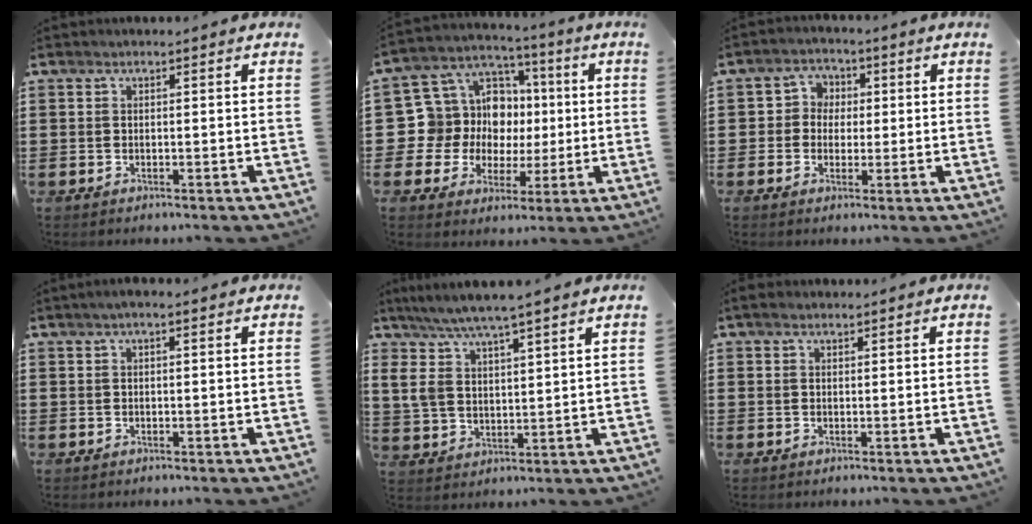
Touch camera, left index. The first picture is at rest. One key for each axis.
{"total": 11.7, "fx": 1.9, "fy": 11.1, "fz": 2.9, "tx": -0.098, "ty": -0.027, "tz": 0.042}
{"total": 3.5, "fx": -0.1, "fy": 3.4, "fz": 0.6, "tx": -0.030, "ty": 0.013, "tz": -0.010}
{"total": 1.4, "fx": 0.6, "fy": 0.2, "fz": 1.2, "tx": -0.024, "ty": 0.003, "tz": 0.011}
{"total": 6.8, "fx": 4.8, "fy": 2.0, "fz": 4.3, "tx": -0.101, "ty": -0.010, "tz": 0.086}
{"total": 1.1, "fx": 0.8, "fy": 0.4, "fz": 0.5, "tx": -0.012, "ty": 0.004, "tz": 0.016}